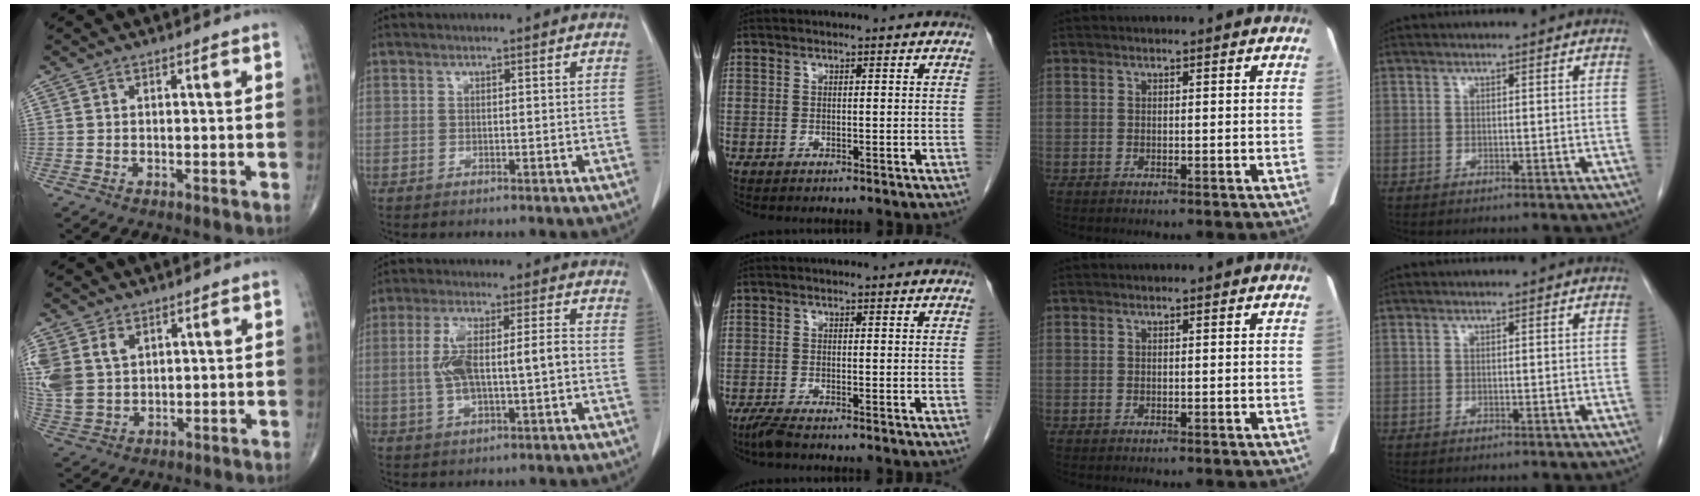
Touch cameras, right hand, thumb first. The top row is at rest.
{"thumb": {"total": 12.3, "force": [4.1, 8.8, 7.4], "torque": [-0.185, -0.001, 0.096]}, "index": {"total": 9.9, "force": [-0.5, 2.7, 9.5], "torque": [-0.191, 0.021, -0.003]}, "middle": {"total": 2.1, "force": [-1.7, 0.1, 1.2], "torque": [-0.035, -0.008, -0.037]}}